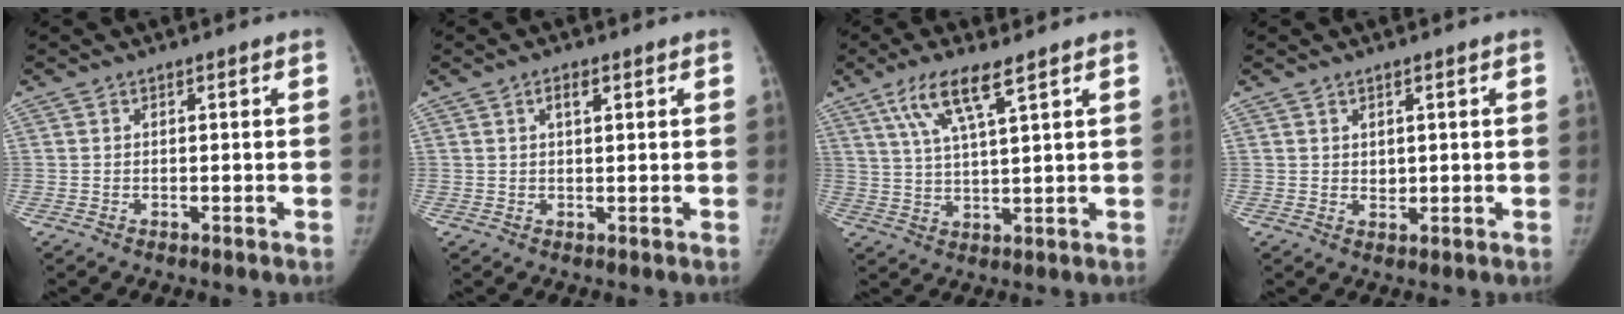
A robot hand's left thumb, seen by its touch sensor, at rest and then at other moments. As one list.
[{"total": 2.3, "force": [1.1, 0.9, 1.7], "torque": [-0.028, 0.001, 0.018]}, {"total": 8.3, "force": [4.8, 1.3, 6.7], "torque": [-0.137, -0.017, 0.099]}, {"total": 1.5, "force": [0.5, 1.1, 0.8], "torque": [-0.006, -0.005, 0.013]}]